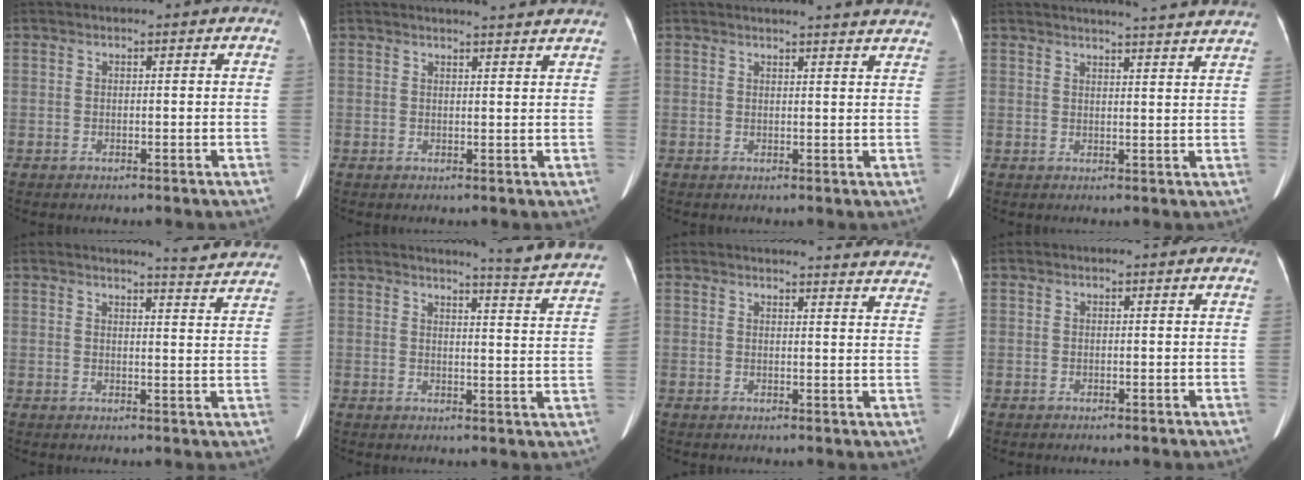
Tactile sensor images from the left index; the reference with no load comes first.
{"total": 6.8, "force": [6.3, -0.1, 2.6], "torque": [-0.037, 0.008, 0.063]}
{"total": 12.1, "force": [11.3, 0.5, 4.2], "torque": [-0.047, -0.007, 0.115]}
{"total": 13.9, "force": [13.1, -0.1, 4.6], "torque": [-0.060, -0.023, 0.143]}
{"total": 10.0, "force": [9.8, -0.2, 1.8], "torque": [-0.019, -0.043, 0.096]}
{"total": 12.7, "force": [12.1, -1.4, 3.5], "torque": [-0.044, -0.078, 0.123]}
{"total": 21.5, "force": [20.9, 2.0, 4.7], "torque": [-0.040, -0.073, 0.220]}
{"total": 0.6, "force": [0.6, 0.0, 0.2], "torque": [-0.005, 0.003, 0.006]}